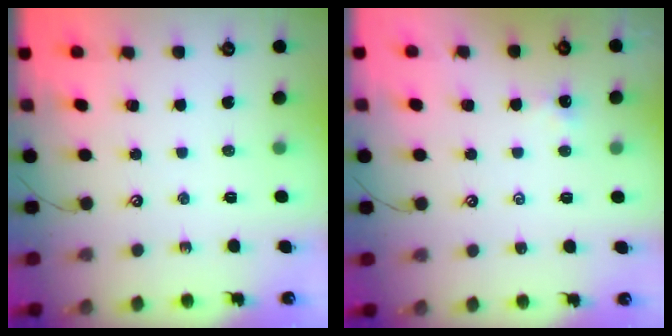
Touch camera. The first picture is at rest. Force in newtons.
{"total": 0.6, "press": 0.5, "slide": 0.3}